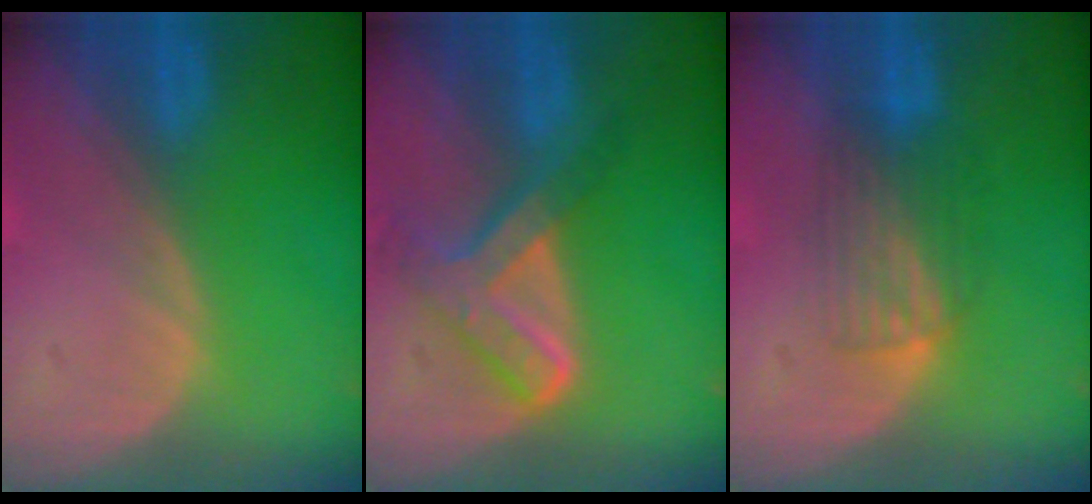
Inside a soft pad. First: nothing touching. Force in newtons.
{"total": 7.6, "press": 6.3, "slide": 4.2}
{"total": 4.3, "press": 4.2, "slide": 1.1}